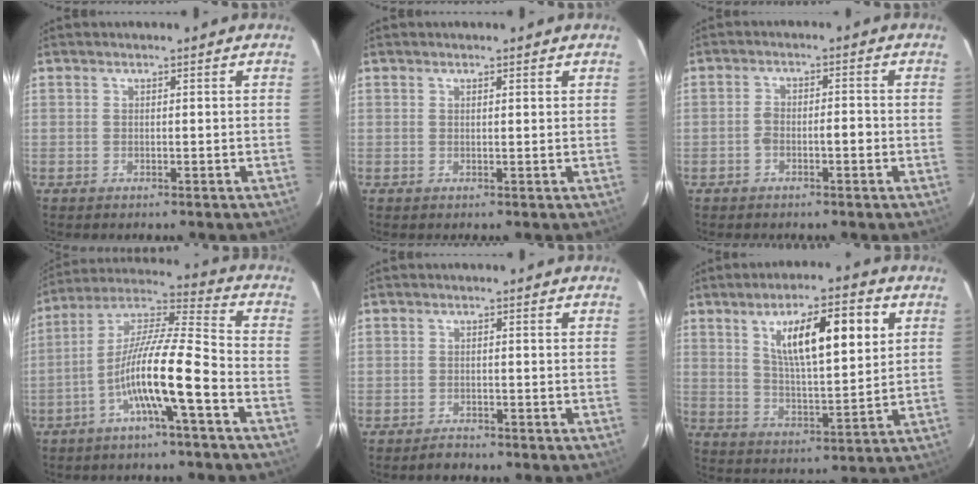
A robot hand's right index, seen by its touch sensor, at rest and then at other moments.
{"total": 0.7, "force": [0.6, 0.1, 0.4], "torque": [-0.008, 0.005, 0.008]}
{"total": 3.3, "force": [-1.2, 1.2, 2.8], "torque": [-0.050, 0.016, -0.018]}
{"total": 13.2, "force": [-5.1, 0.1, 12.2], "torque": [-0.228, 0.016, -0.099]}
{"total": 1.5, "force": [-1.4, 0.5, 0.2], "torque": [-0.006, -0.002, -0.020]}
{"total": 13.5, "force": [5.0, 3.0, 12.1], "torque": [-0.204, 0.009, 0.089]}